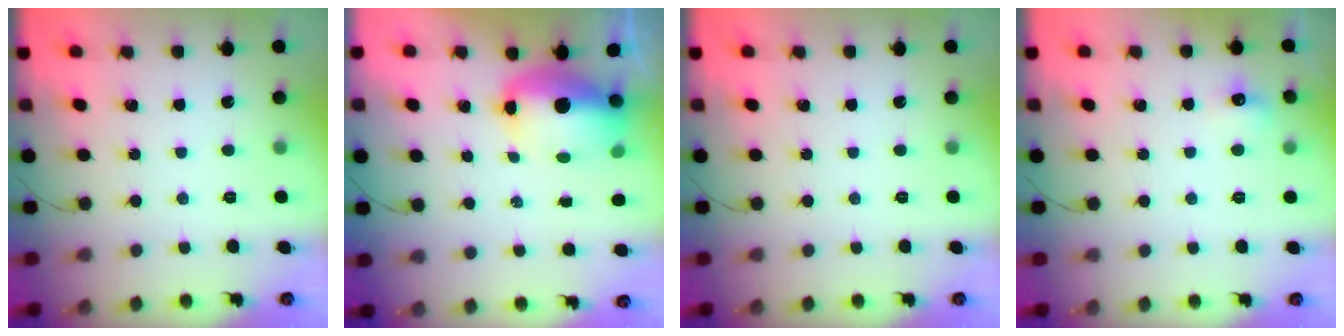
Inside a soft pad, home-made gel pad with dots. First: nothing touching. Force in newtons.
{"total": 12.2, "press": 11.9, "slide": 2.7}
{"total": 0.0}
{"total": 5.7, "press": 5.4, "slide": 1.7}